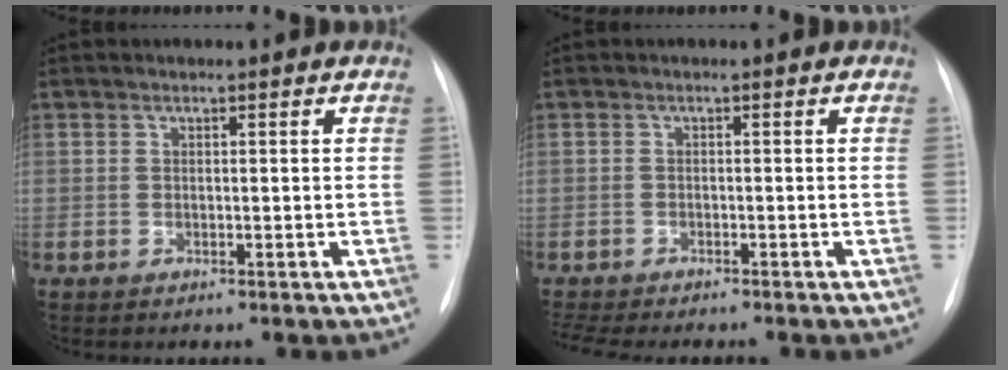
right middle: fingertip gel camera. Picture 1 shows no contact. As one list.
[{"total": 8.8, "force": [-7.8, 1.3, 3.8], "torque": [-0.055, -0.007, -0.115]}]